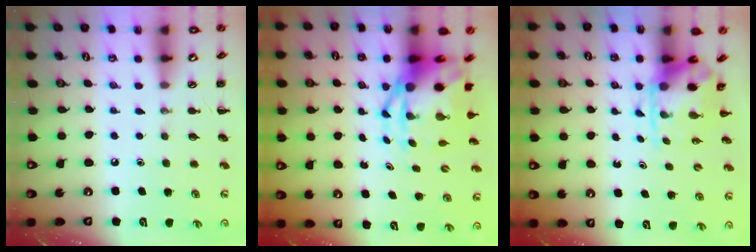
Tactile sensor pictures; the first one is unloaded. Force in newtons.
{"total": 8.1, "press": 7.8, "slide": 2.1}
{"total": 3.7, "press": 3.6, "slide": 0.9}